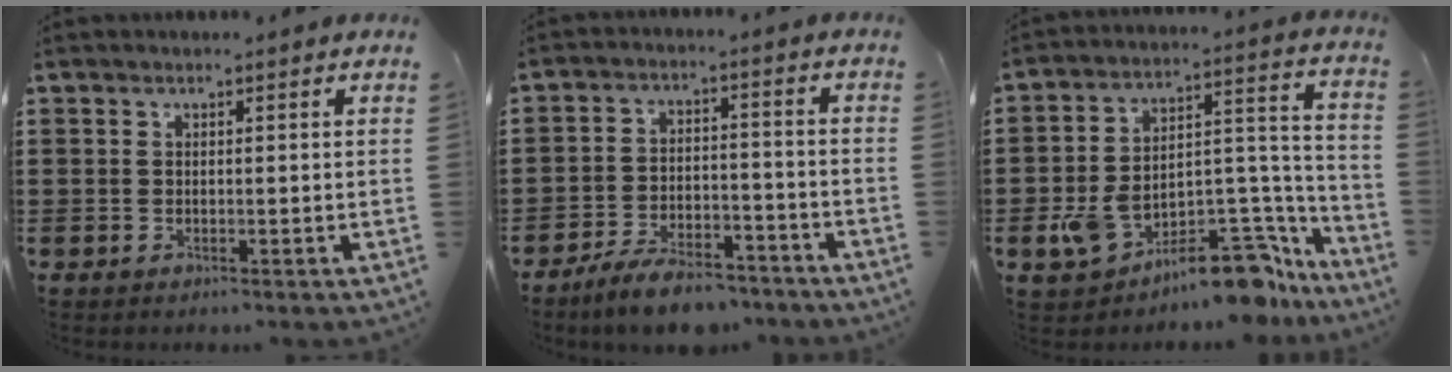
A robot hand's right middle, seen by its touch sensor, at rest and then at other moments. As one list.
[{"total": 7.5, "force": [-6.8, 1.5, 2.8], "torque": [-0.048, 0.013, -0.128]}, {"total": 12.8, "force": [-9.9, 4.3, 7.0], "torque": [-0.112, 0.044, -0.180]}]